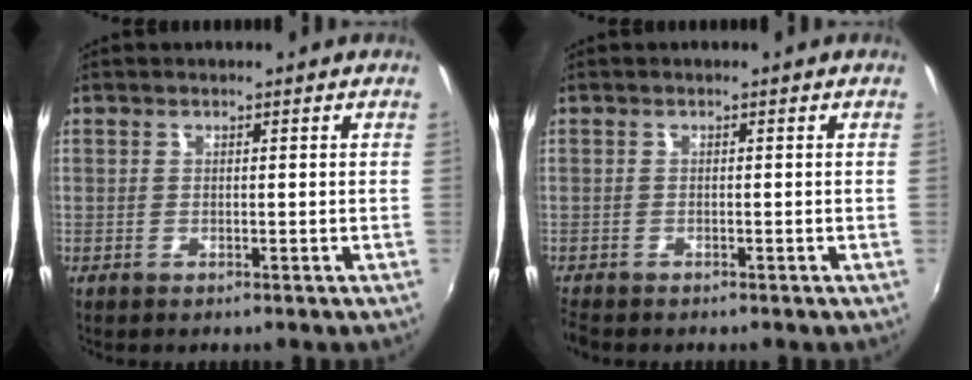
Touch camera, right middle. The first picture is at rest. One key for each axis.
{"total": 2.2, "fx": -2.0, "fy": 0.6, "fz": 0.8, "tx": -0.019, "ty": -0.015, "tz": -0.037}